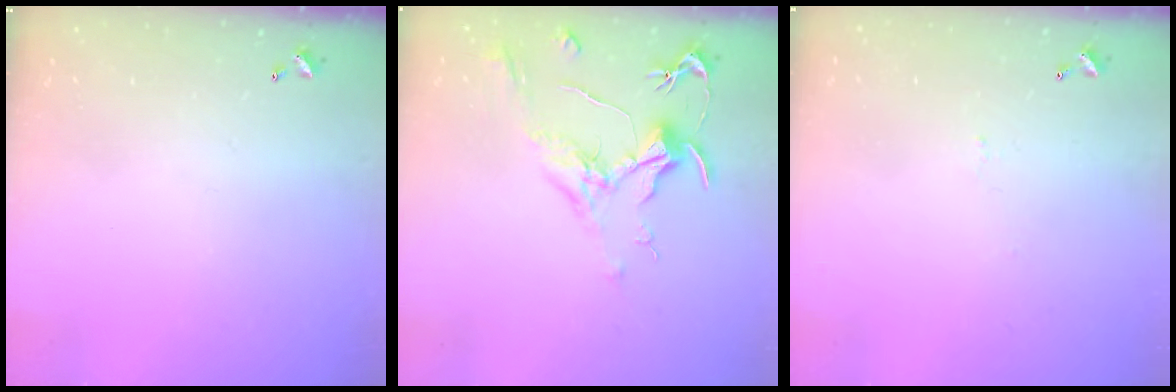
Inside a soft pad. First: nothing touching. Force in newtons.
{"total": 2.1, "press": 2.0, "slide": 0.8}
{"total": 1.7, "press": 1.6, "slide": 0.3}